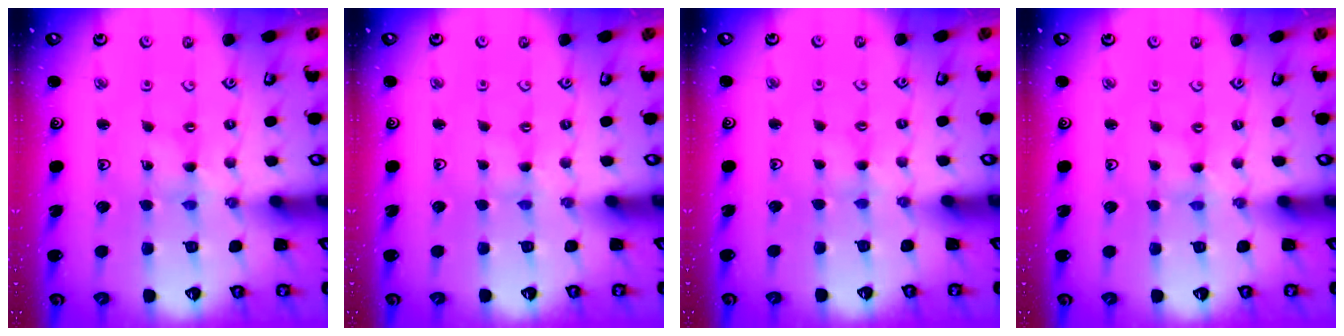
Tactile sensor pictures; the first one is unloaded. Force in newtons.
{"total": 0.7, "press": 0.7, "slide": 0.2}
{"total": 1.6, "press": 1.5, "slide": 0.3}
{"total": 0.0}